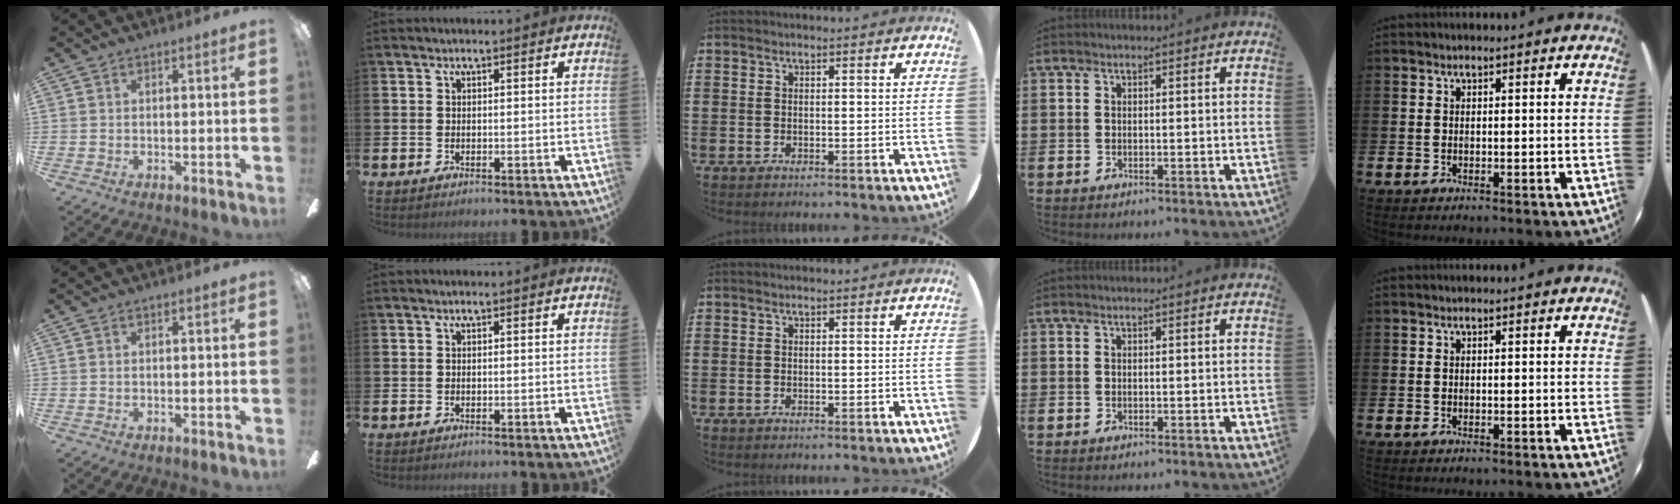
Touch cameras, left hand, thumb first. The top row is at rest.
{}